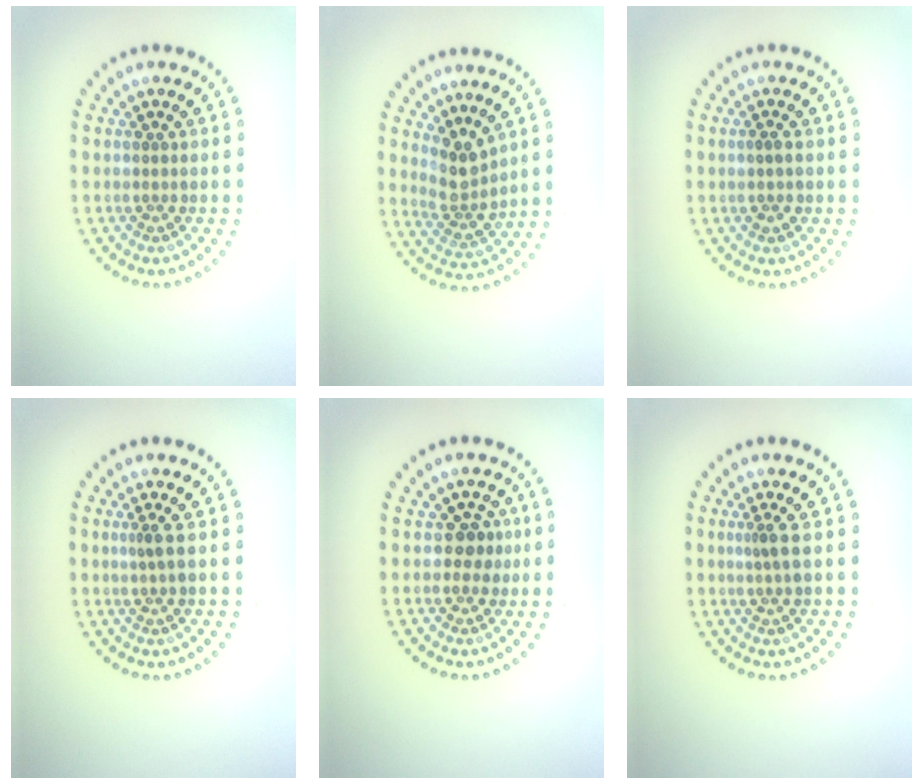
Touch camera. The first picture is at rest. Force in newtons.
{"total": 2.9, "press": 2.3, "slide": 1.8}
{"total": 1.1, "press": 1.1, "slide": 0.2}
{"total": 0.8, "press": 0.5, "slide": 0.7}
{"total": 1.6, "press": 1.4, "slide": 0.8}
{"total": 1.1, "press": 0.7, "slide": 0.9}